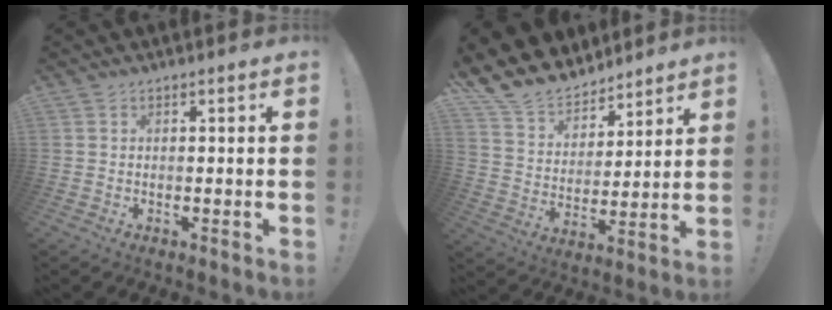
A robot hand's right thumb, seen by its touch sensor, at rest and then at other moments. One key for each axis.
{"total": 13.4, "fx": 11.5, "fy": 6.6, "fz": 2.0, "tx": -0.060, "ty": -0.095, "tz": 0.219}